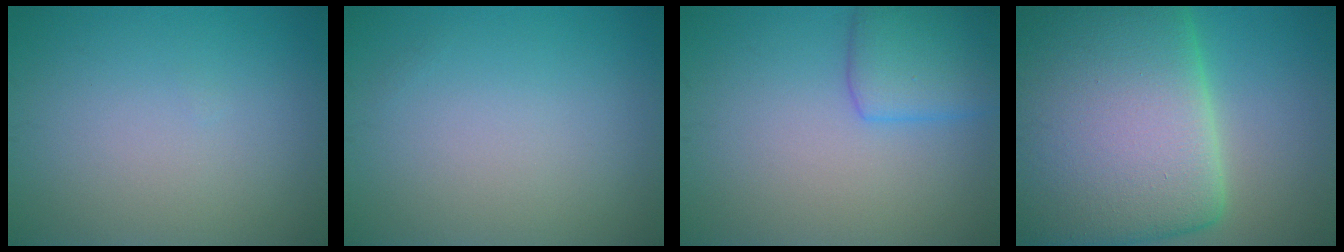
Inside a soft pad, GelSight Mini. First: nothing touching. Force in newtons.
{"total": 0.0}
{"total": 4.1, "press": 4.1, "slide": 0.1}
{"total": 23.5, "press": 23.5, "slide": 1.1}